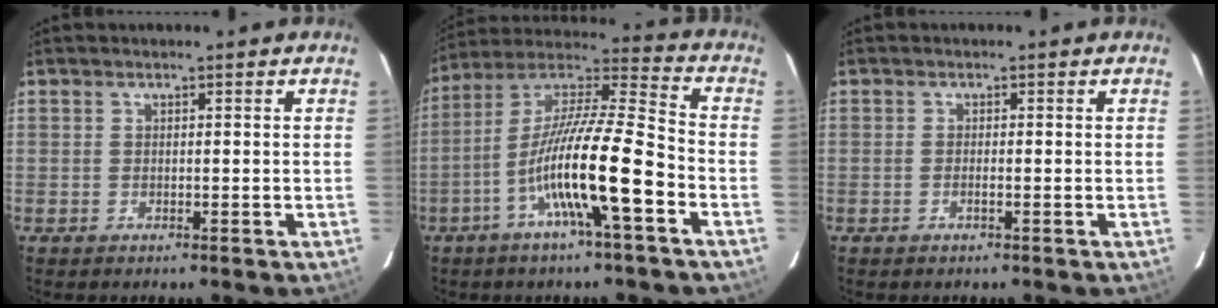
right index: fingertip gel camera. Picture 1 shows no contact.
{"total": 16.0, "force": [-5.8, 0.8, 14.9], "torque": [-0.278, 0.006, -0.110]}
{"total": 0.7, "force": [-0.3, 0.0, 0.7], "torque": [-0.014, 0.000, -0.006]}